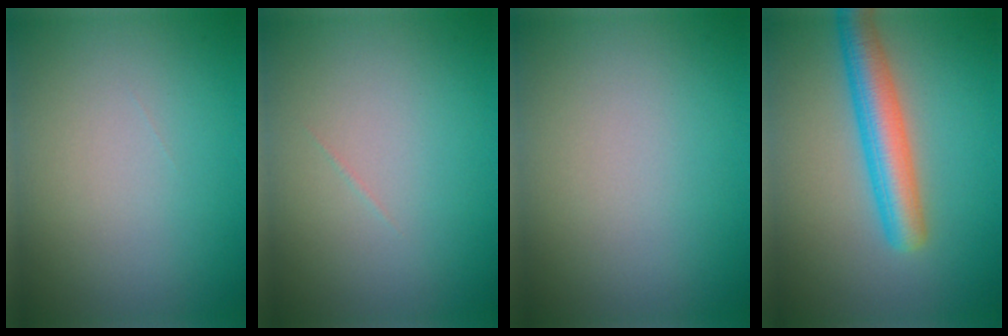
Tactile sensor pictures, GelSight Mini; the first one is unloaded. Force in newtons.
{"total": 0.0}
{"total": 0.0}
{"total": 4.9, "press": 4.9, "slide": 0.3}